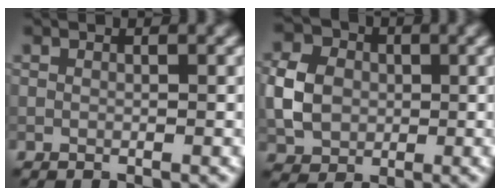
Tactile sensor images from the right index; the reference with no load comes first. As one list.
[{"total": 5.1, "force": [-0.2, 4.3, 2.9], "torque": [-0.058, 0.008, -0.010]}]